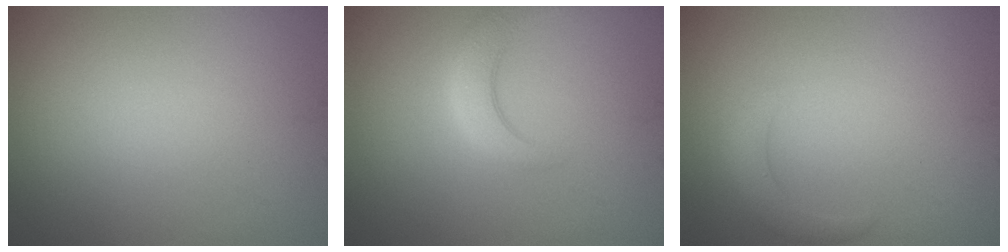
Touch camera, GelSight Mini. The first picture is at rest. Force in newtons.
{"total": 3.4, "press": 3.4, "slide": 0.1}
{"total": 2.0, "press": 2.0, "slide": 0.2}